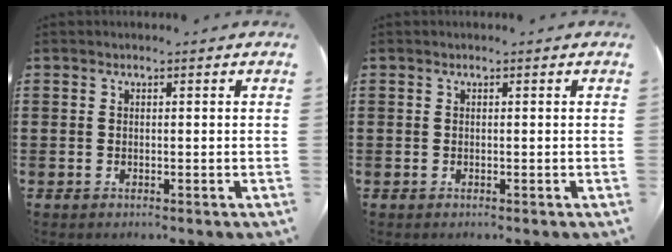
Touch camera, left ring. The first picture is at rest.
{"total": 0.0}